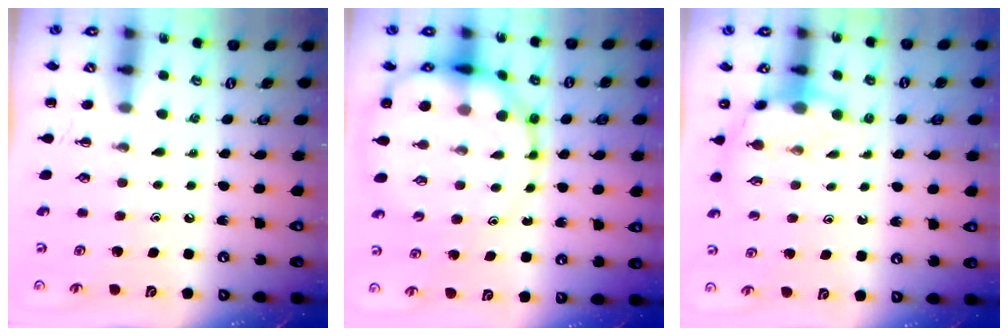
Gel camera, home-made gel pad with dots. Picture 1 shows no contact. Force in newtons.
{"total": 17.2, "press": 16.6, "slide": 4.3}
{"total": 6.3, "press": 6.2, "slide": 1.4}